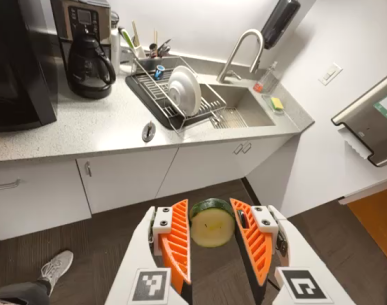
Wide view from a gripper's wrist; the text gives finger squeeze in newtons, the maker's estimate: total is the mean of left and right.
{"total": 9.7, "left": 9.9, "right": 9.5}